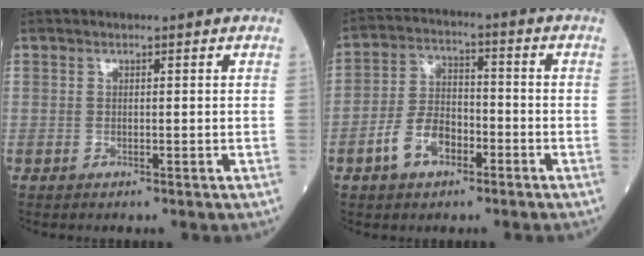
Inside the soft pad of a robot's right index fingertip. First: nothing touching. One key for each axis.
{"total": 7.4, "fx": -3.6, "fy": 4.3, "fz": 4.9, "tx": -0.106, "ty": 0.014, "tz": -0.069}